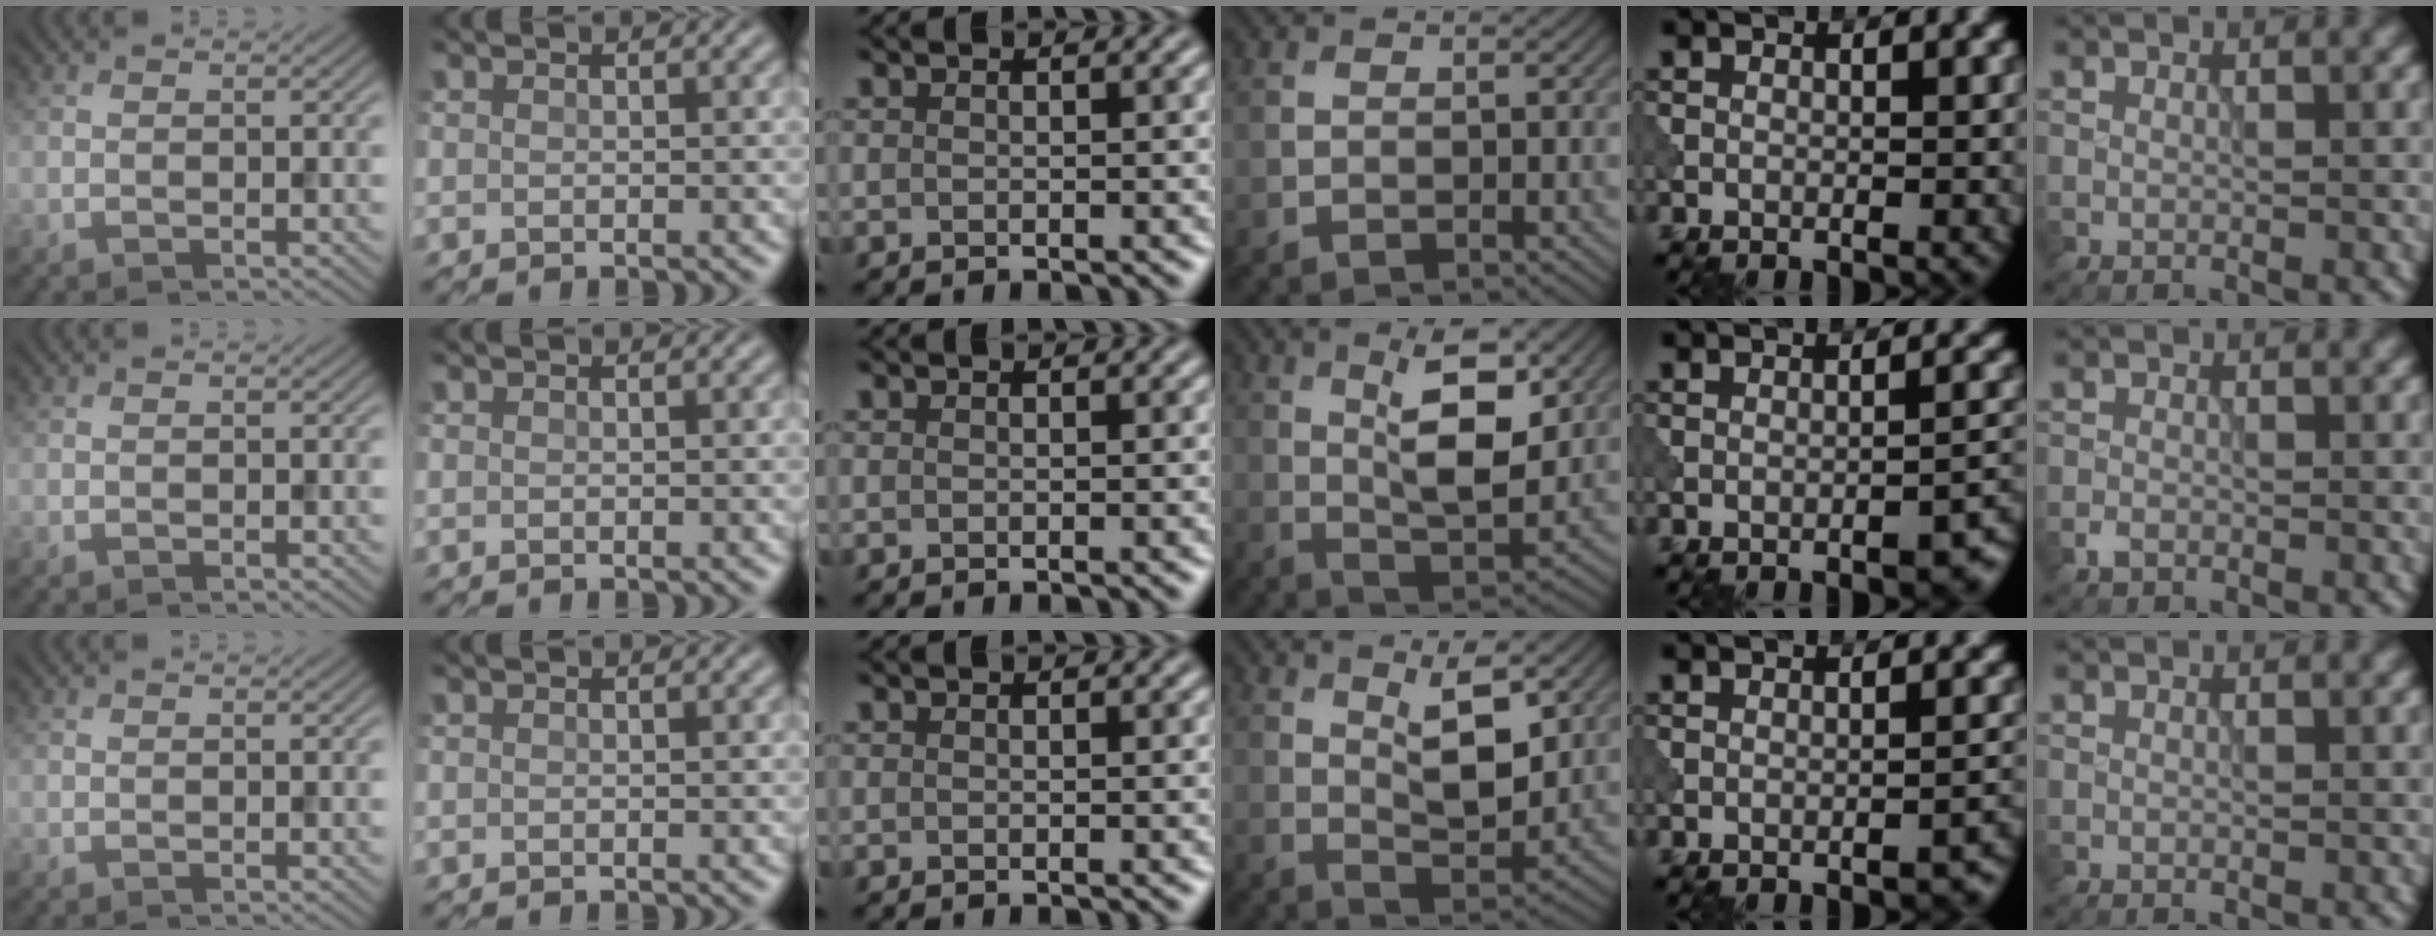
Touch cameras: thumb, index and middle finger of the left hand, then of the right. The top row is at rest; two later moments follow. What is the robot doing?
{"motion": "shake", "object": "bell"}